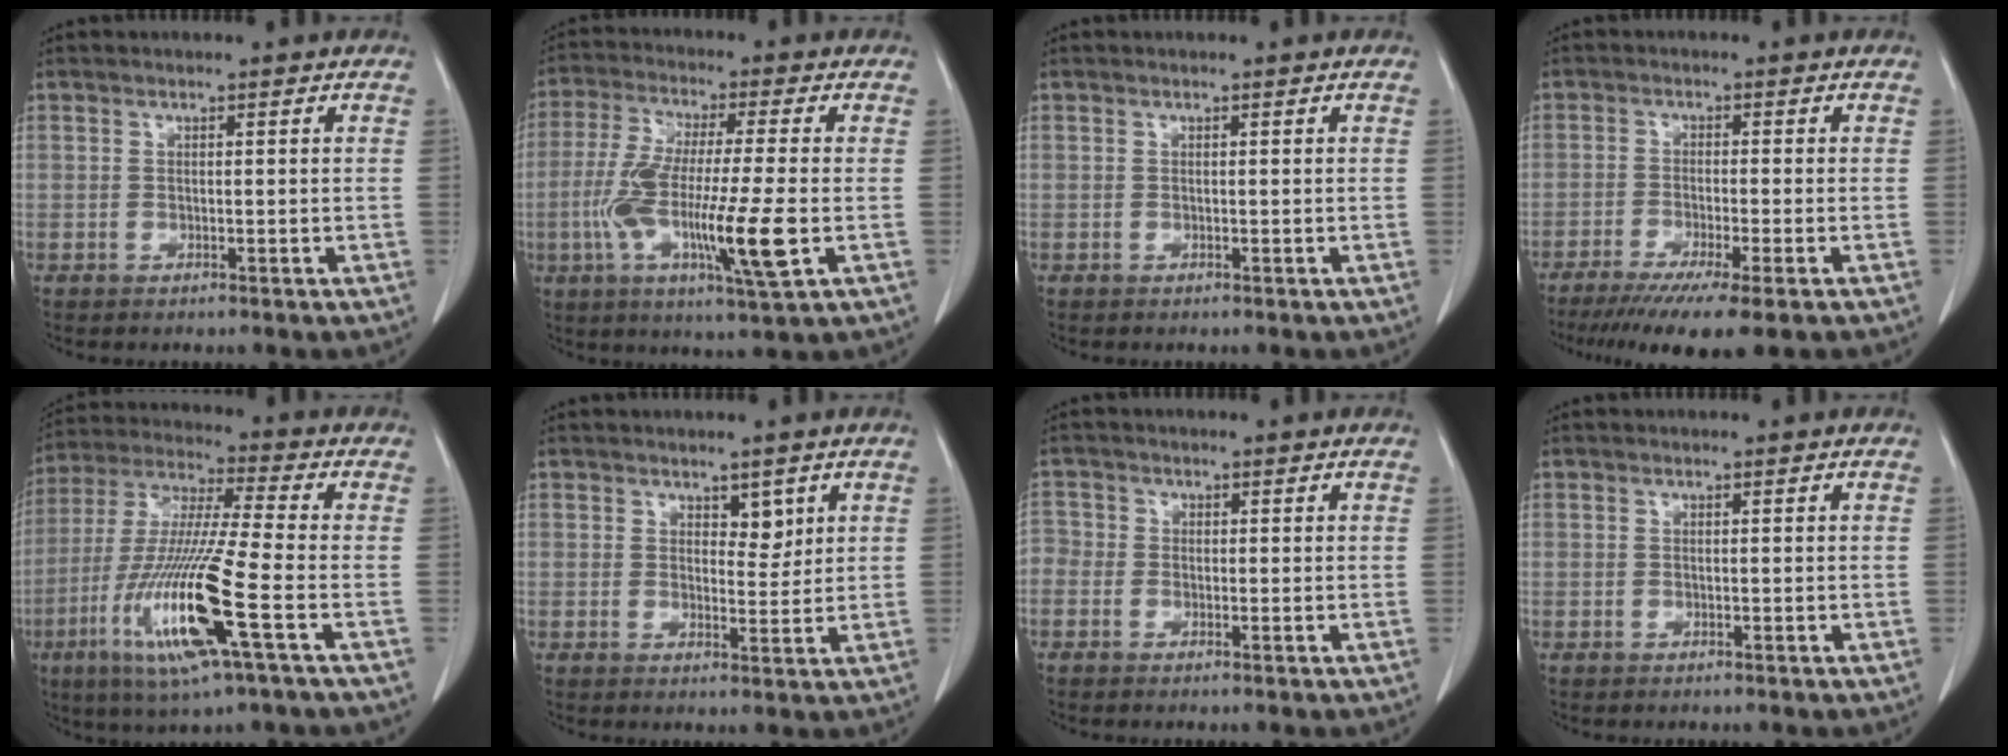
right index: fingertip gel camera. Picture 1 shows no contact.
{"total": 15.0, "force": [-3.4, 1.1, 14.5], "torque": [-0.280, -0.024, -0.064]}
{"total": 0.0}
{"total": 10.3, "force": [-7.3, 0.2, 7.3], "torque": [-0.107, -0.024, -0.112]}
{"total": 17.0, "force": [-6.1, 0.2, 15.9], "torque": [-0.334, -0.024, -0.116]}
{"total": 2.8, "force": [1.6, 1.5, 1.8], "torque": [-0.019, -0.005, 0.026]}
{"total": 2.3, "force": [-0.6, 1.9, 1.1], "torque": [-0.023, 0.005, -0.017]}
{"total": 0.0}